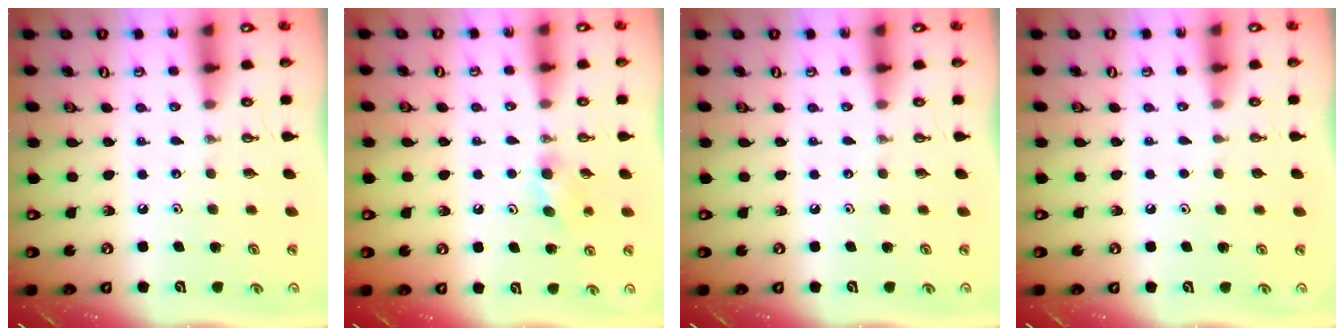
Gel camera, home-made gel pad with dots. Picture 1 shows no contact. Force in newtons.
{"total": 7.2, "press": 3.9, "slide": 6.0}
{"total": 0.0}
{"total": 0.0}